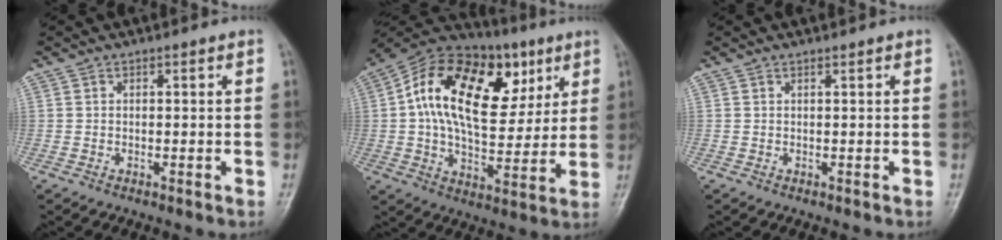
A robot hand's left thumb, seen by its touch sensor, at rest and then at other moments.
{"total": 24.7, "force": [7.2, 13.9, 19.1], "torque": [-0.292, 0.012, 0.108]}
{"total": 0.0}